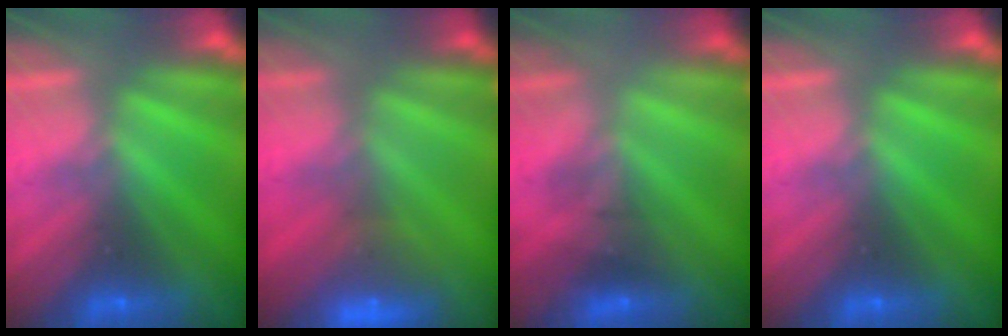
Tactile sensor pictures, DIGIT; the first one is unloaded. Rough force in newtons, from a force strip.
{"total": 7.3}
{"total": 1.6}
{"total": 0.0}